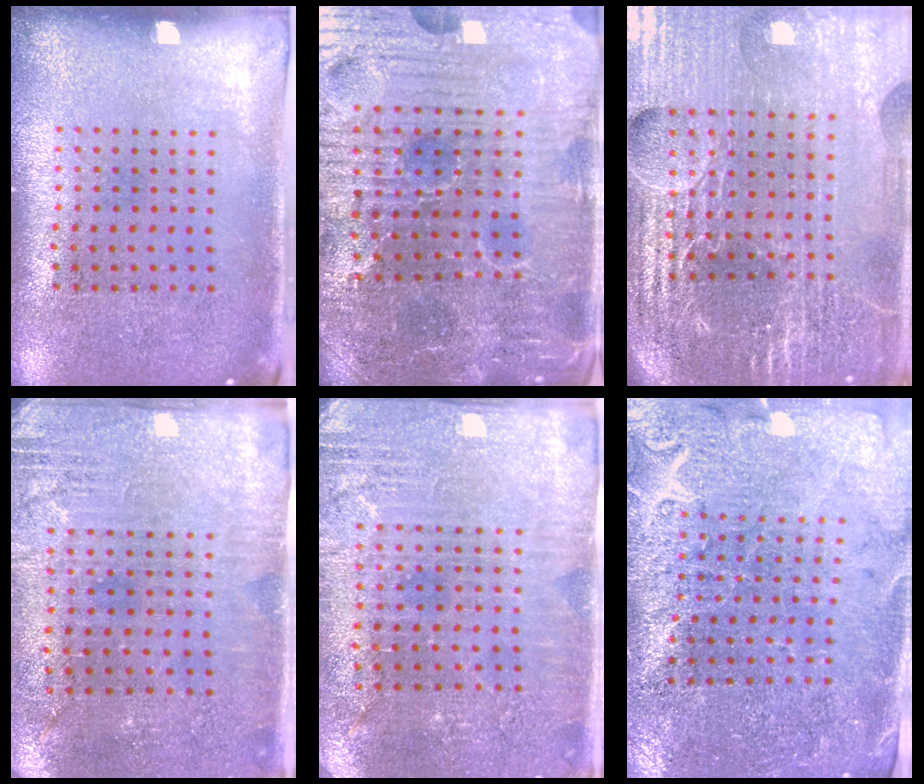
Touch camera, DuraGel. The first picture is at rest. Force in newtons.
{"total": 5.3, "press": 5.1, "slide": 1.5}
{"total": 6.2, "press": 5.5, "slide": 2.9}
{"total": 2.8, "press": 2.6, "slide": 1.0}
{"total": 2.9, "press": 2.9, "slide": 0.4}
{"total": 3.2, "press": 3.1, "slide": 0.7}